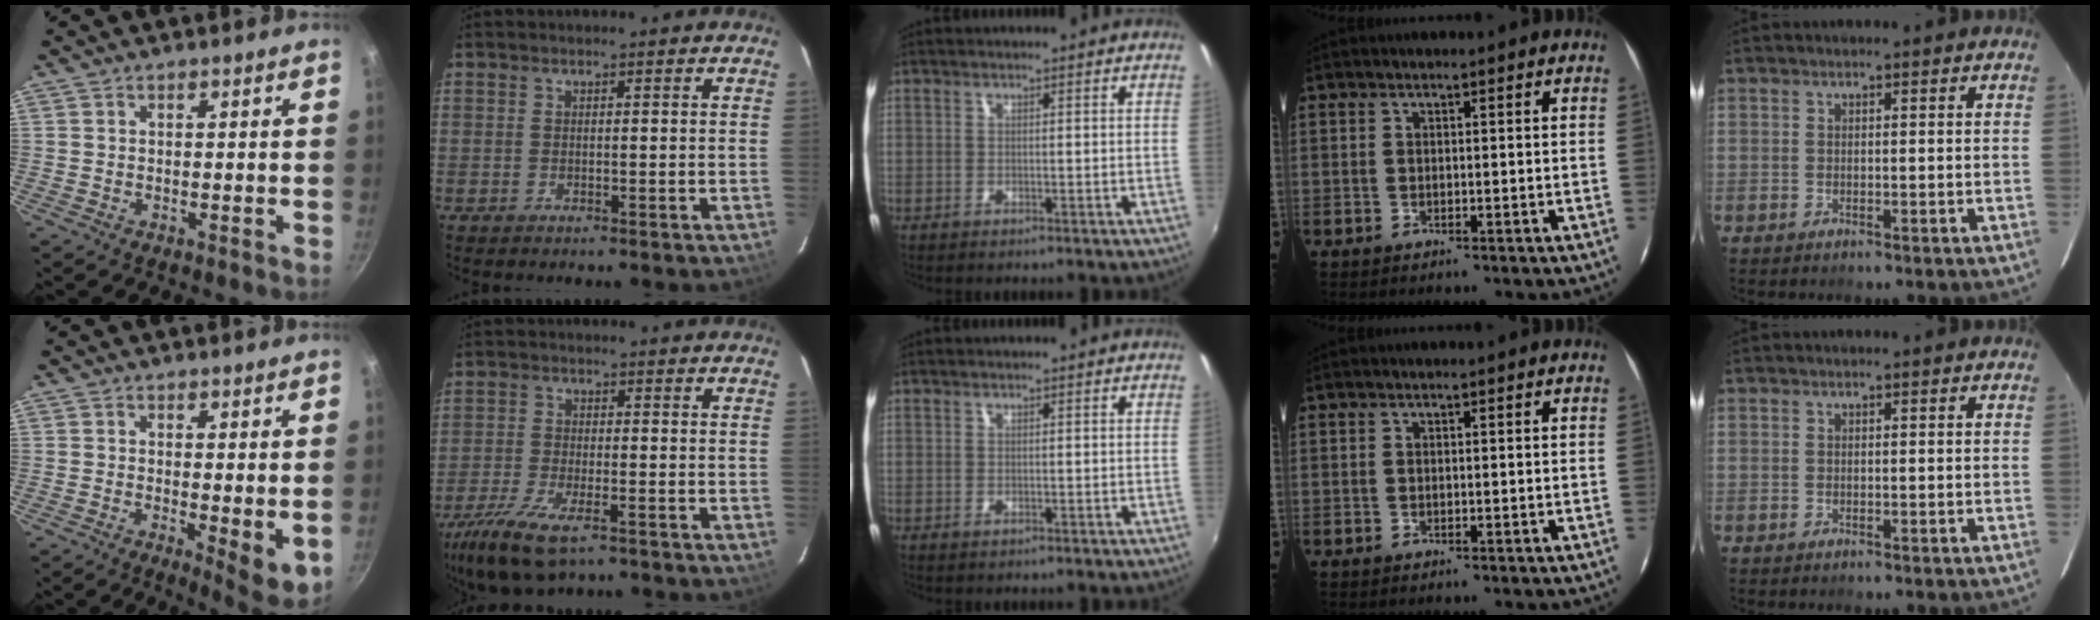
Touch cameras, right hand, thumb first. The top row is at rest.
{"thumb": {"total": 6.7, "force": [0.0, 2.1, 6.3], "torque": [-0.081, -0.020, 0.003]}, "index": {"total": 11.9, "force": [-7.9, 4.0, 8.0], "torque": [-0.192, -0.038, -0.149]}}